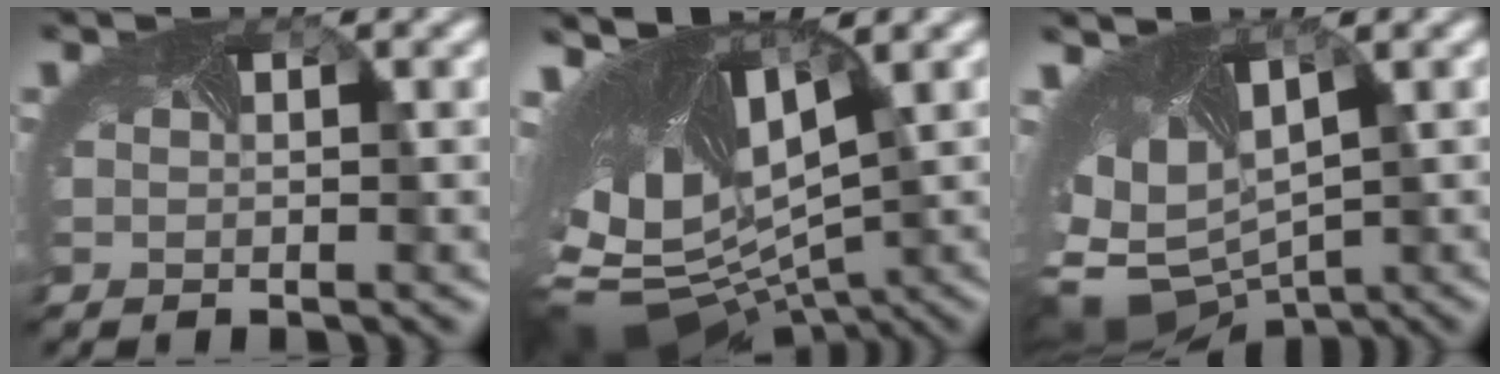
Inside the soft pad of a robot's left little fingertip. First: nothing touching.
{"total": 16.6, "force": [2.2, 9.0, 13.8], "torque": [-0.255, 0.009, 0.080]}
{"total": 13.3, "force": [0.6, 8.3, 10.4], "torque": [-0.218, -0.013, 0.053]}